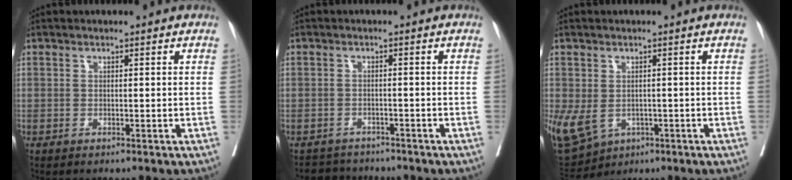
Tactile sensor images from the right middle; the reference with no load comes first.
{"total": 3.5, "force": [-3.2, 1.1, -0.8], "torque": [0.016, -0.001, -0.054]}
{"total": 15.1, "force": [-4.9, 11.9, 7.9], "torque": [-0.217, -0.008, -0.060]}